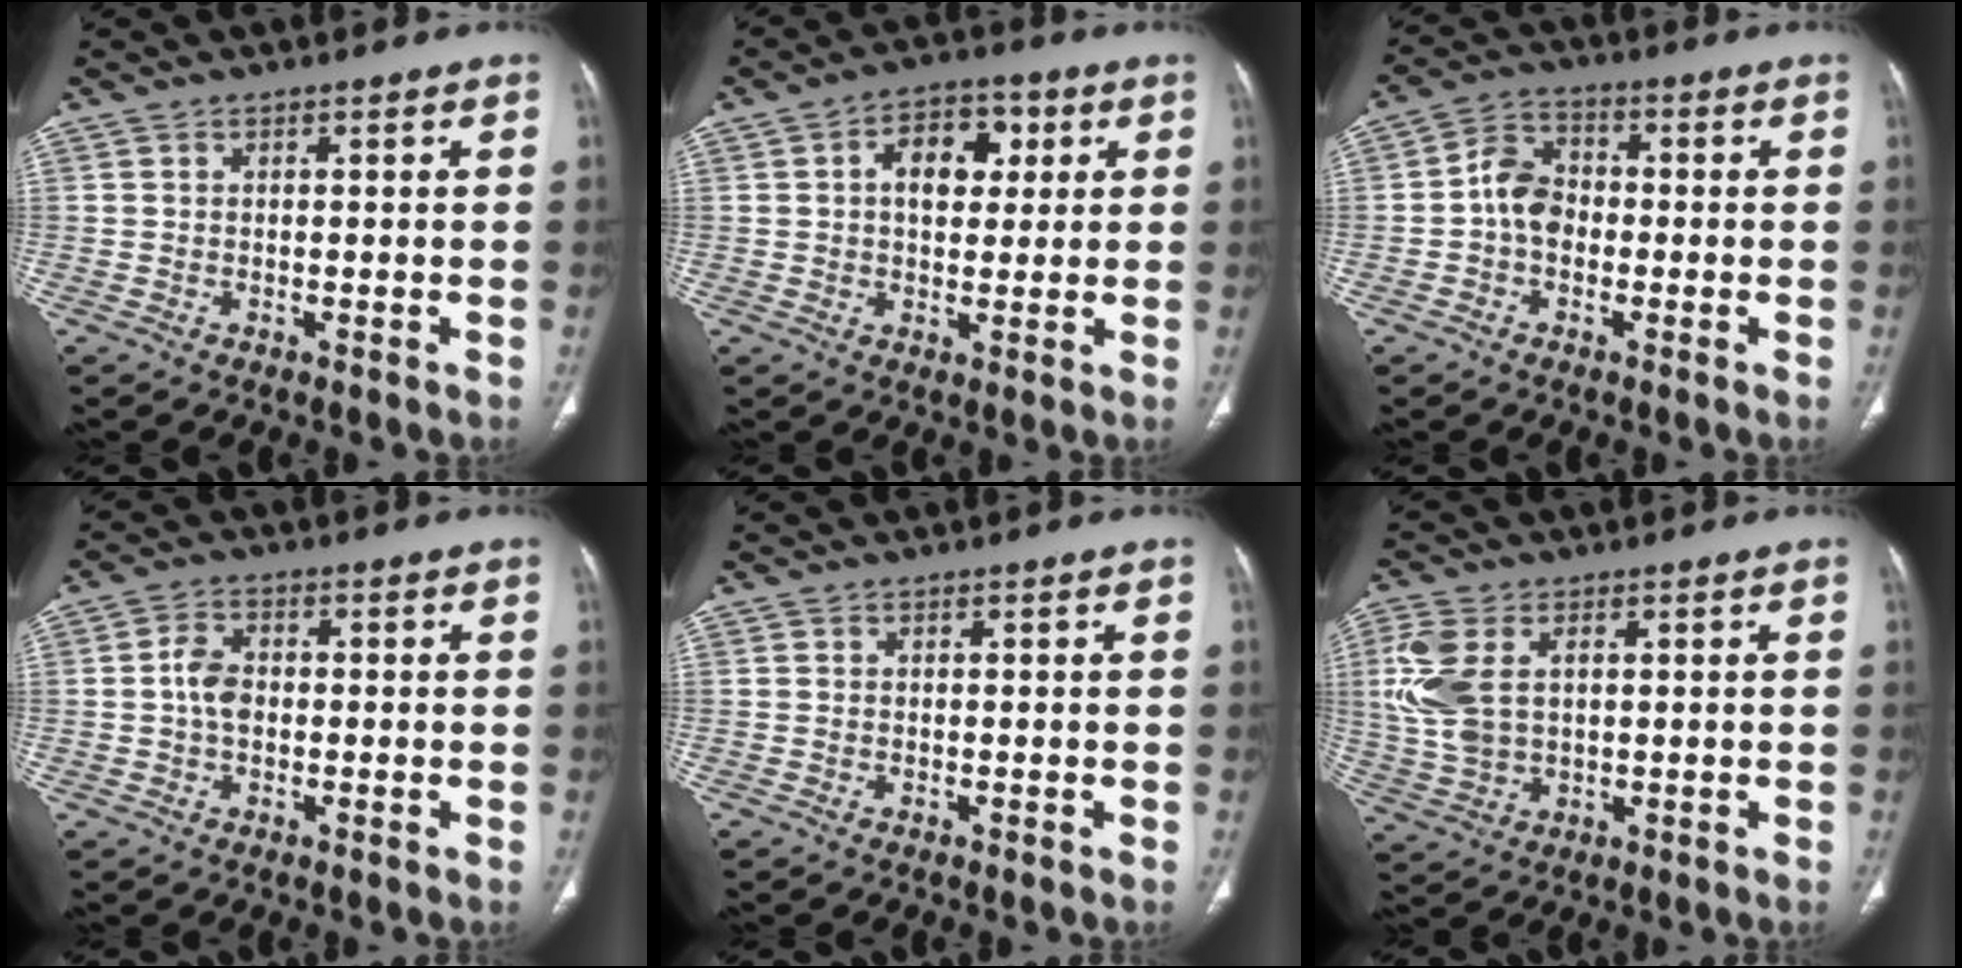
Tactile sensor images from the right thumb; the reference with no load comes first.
{"total": 9.0, "force": [2.3, 5.9, 6.4], "torque": [-0.067, 0.008, 0.030]}
{"total": 6.6, "force": [-1.0, 5.1, 4.1], "torque": [-0.056, 0.023, -0.032]}
{"total": 4.3, "force": [-0.3, 3.0, 3.2], "torque": [-0.058, 0.010, -0.011]}
{"total": 0.0}
{"total": 10.3, "force": [2.0, 6.6, 7.6], "torque": [-0.180, 0.003, 0.046]}